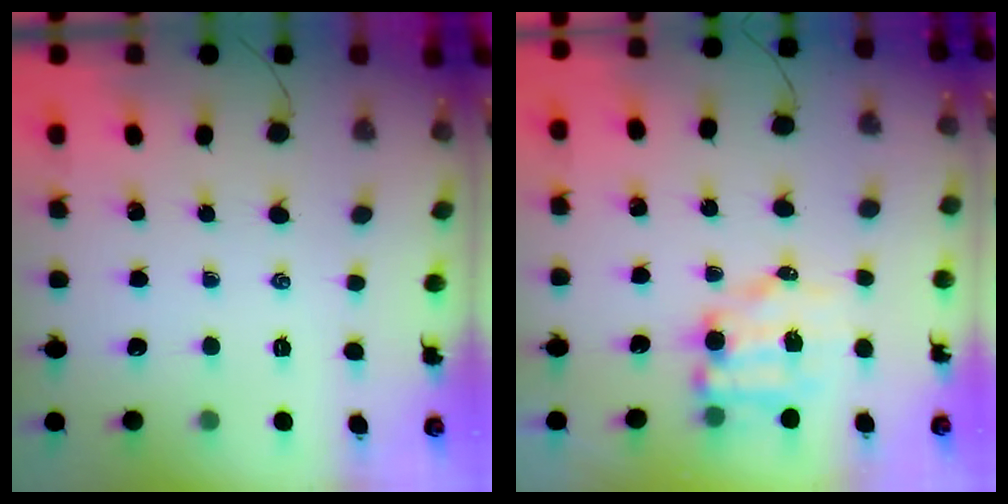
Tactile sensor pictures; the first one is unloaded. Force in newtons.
{"total": 7.4, "press": 7.3, "slide": 1.0}